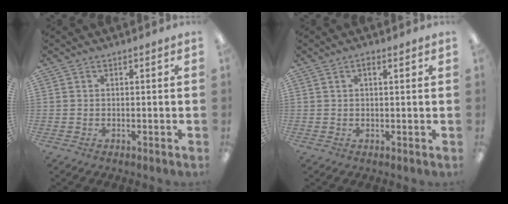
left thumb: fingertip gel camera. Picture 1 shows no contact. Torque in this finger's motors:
{"motor_torque": [-0.06, -0.02, -0.20, 0.08, 0.02]}